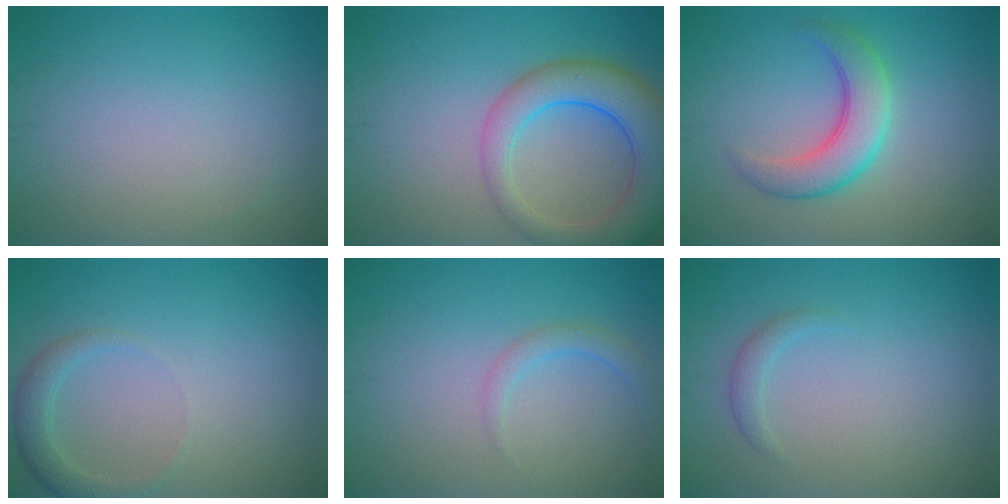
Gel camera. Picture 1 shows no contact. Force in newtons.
{"total": 7.3, "press": 7.2, "slide": 0.6}
{"total": 4.6, "press": 4.6, "slide": 0.2}
{"total": 2.2, "press": 2.2, "slide": 0.2}
{"total": 1.6, "press": 1.6, "slide": 0.1}
{"total": 1.2, "press": 1.2, "slide": 0.0}